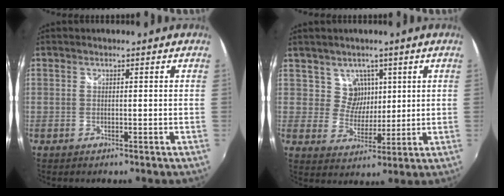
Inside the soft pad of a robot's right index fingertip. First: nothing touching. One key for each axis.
{"total": 5.4, "fx": 2.4, "fy": 4.8, "fz": 0.5, "tx": -0.004, "ty": 0.005, "tz": 0.045}